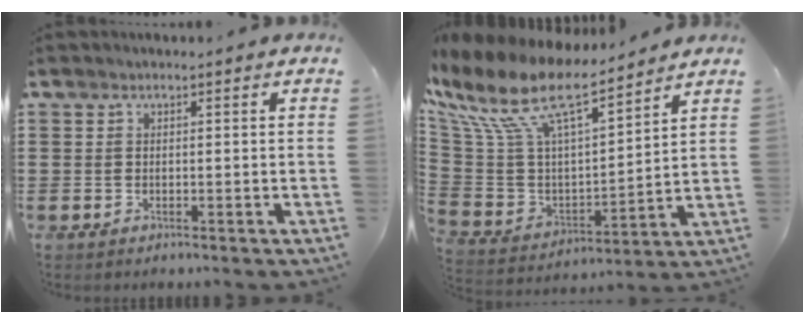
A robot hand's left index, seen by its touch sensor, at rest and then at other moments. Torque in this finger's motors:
{"motor_torque": [1.71, -0.43, 1.05, 0.21]}